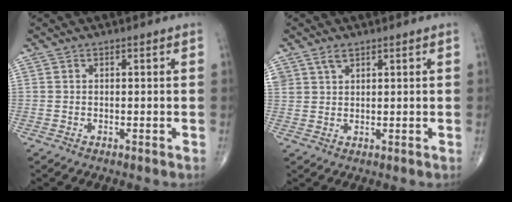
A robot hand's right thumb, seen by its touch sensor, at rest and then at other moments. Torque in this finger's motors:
{"motor_torque": [-0.43, 0.55, 0.05, 0.32, 0.00]}